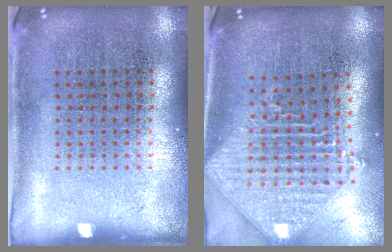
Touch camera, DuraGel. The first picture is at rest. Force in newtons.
{"total": 2.3, "press": 1.8, "slide": 1.5}